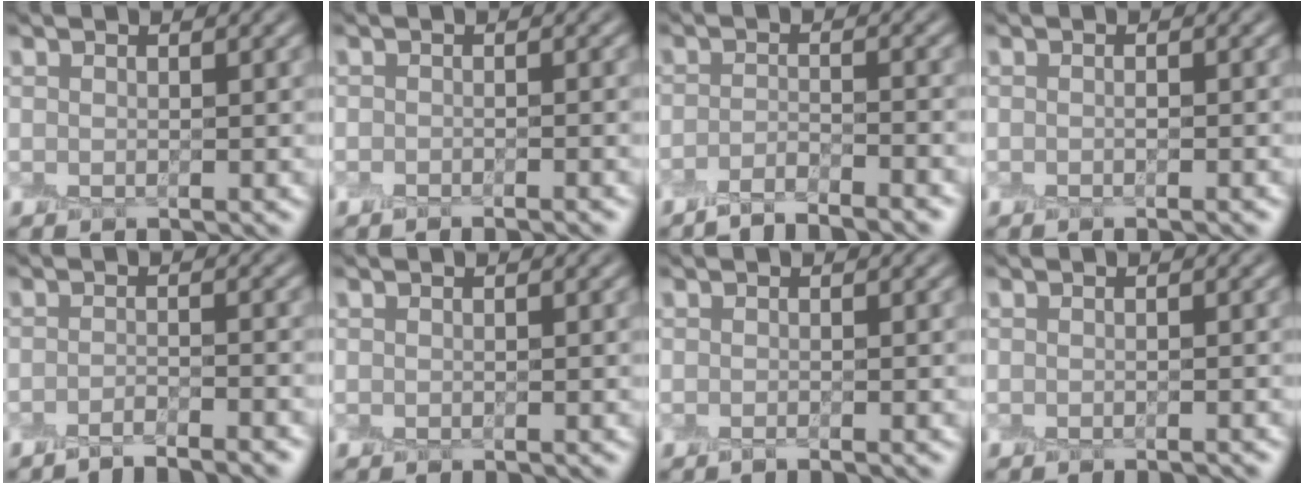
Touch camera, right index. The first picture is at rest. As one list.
[{"total": 1.5, "force": [-1.2, 0.2, 0.8], "torque": [-0.005, -0.006, -0.016]}, {"total": 3.5, "force": [-2.8, 0.6, 2.0], "torque": [-0.027, 0.002, -0.054]}, {"total": 0.9, "force": [-0.5, 0.1, 0.8], "torque": [-0.009, -0.001, -0.006]}, {"total": 3.1, "force": [-2.5, 0.5, 1.7], "torque": [-0.020, 0.001, -0.047]}, {"total": 0.0}, {"total": 1.0, "force": [-0.6, 0.2, 0.8], "torque": [-0.009, -0.005, -0.011]}, {"total": 1.1, "force": [-0.9, 0.2, 0.6], "torque": [0.000, -0.001, -0.014]}]